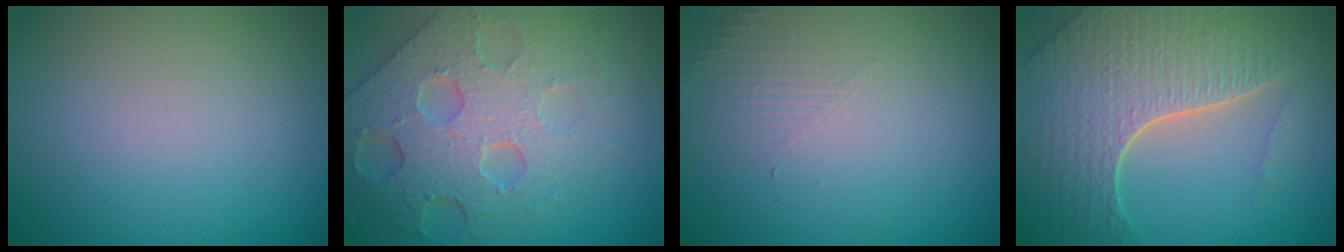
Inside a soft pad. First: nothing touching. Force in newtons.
{"total": 8.0, "press": 5.5, "slide": 5.9}
{"total": 1.4, "press": 0.2, "slide": 1.4}
{"total": 7.1, "press": 5.2, "slide": 4.8}